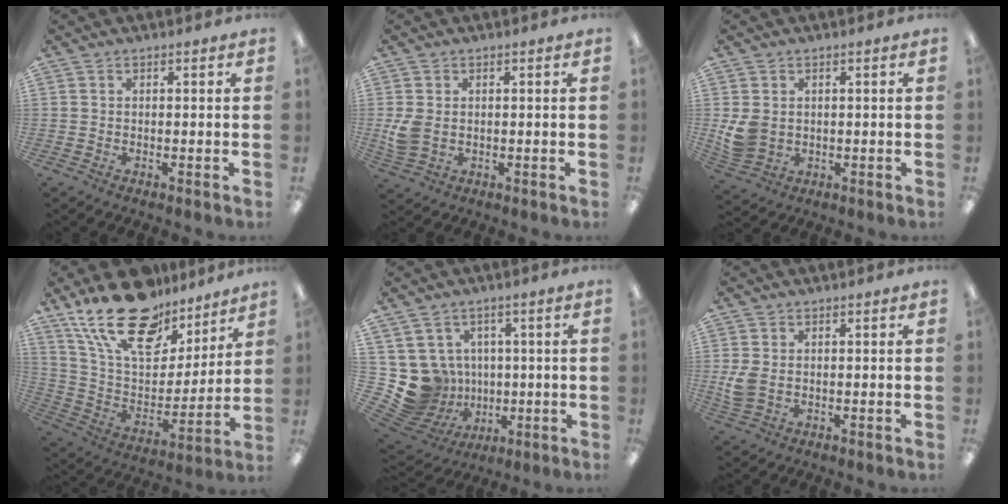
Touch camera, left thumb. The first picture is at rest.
{"total": 4.6, "force": [0.3, 3.5, 3.1], "torque": [-0.062, -0.002, 0.005]}
{"total": 5.7, "force": [0.8, 4.7, 3.1], "torque": [-0.063, 0.003, 0.019]}
{"total": 22.3, "force": [16.1, 10.7, 11.2], "torque": [-0.209, -0.094, 0.292]}
{"total": 11.1, "force": [-0.5, 10.8, 2.4], "torque": [-0.094, -0.010, 0.012]}
{"total": 4.3, "force": [0.1, 3.1, 3.1], "torque": [-0.070, -0.003, -0.002]}